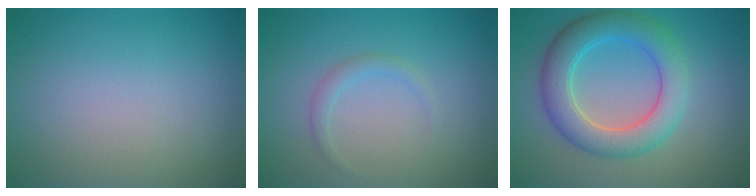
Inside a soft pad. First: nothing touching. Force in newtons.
{"total": 1.1, "press": 1.1, "slide": 0.1}
{"total": 6.2, "press": 6.2, "slide": 0.3}